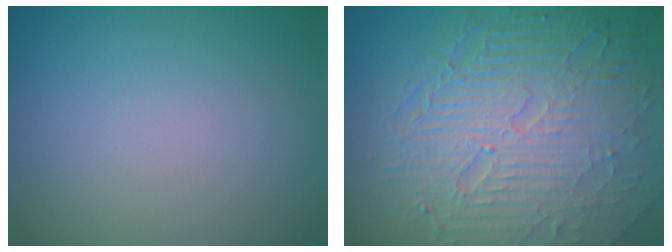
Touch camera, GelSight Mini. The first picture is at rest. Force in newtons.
{"total": 10.1, "press": 6.5, "slide": 7.7}